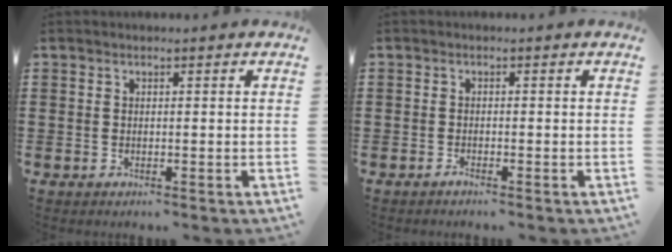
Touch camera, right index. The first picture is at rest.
{"total": 0.6, "force": [-0.6, 0.1, 0.2], "torque": [-0.006, -0.002, -0.011]}